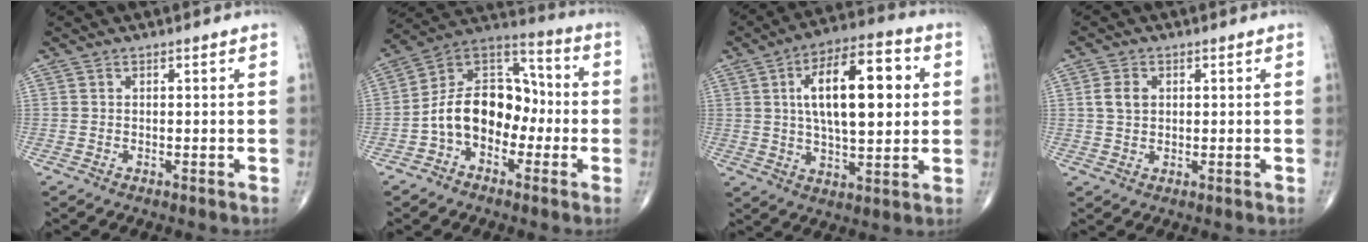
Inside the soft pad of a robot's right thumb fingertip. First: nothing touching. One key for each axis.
{"total": 14.5, "fx": -3.3, "fy": 10.1, "fz": 9.9, "tx": -0.140, "ty": 0.060, "tz": -0.071}
{"total": 18.4, "fx": 3.6, "fy": 7.9, "fz": 16.2, "tx": -0.242, "ty": 0.010, "tz": 0.054}
{"total": 3.6, "fx": 0.8, "fy": 2.6, "fz": 2.3, "tx": -0.039, "ty": 0.001, "tz": 0.015}